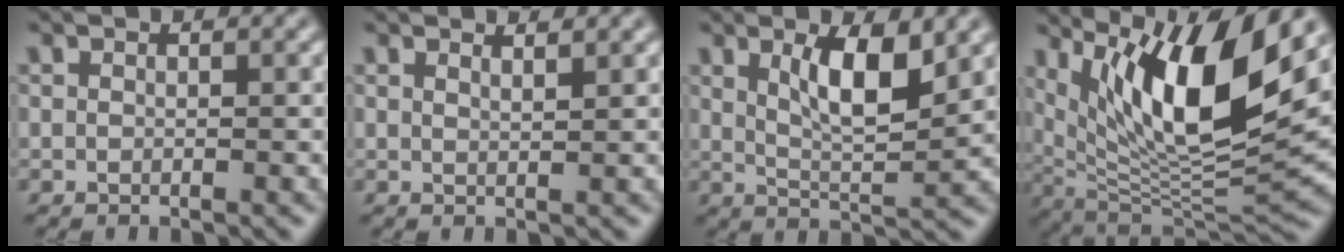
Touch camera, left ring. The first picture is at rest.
{"total": 1.6, "force": [1.3, 0.4, 0.8], "torque": [-0.003, 0.002, 0.010]}
{"total": 5.2, "force": [2.0, 1.5, 4.5], "torque": [-0.083, -0.005, 0.037]}
{"total": 12.0, "force": [5.4, 3.4, 10.2], "torque": [-0.167, -0.014, 0.105]}